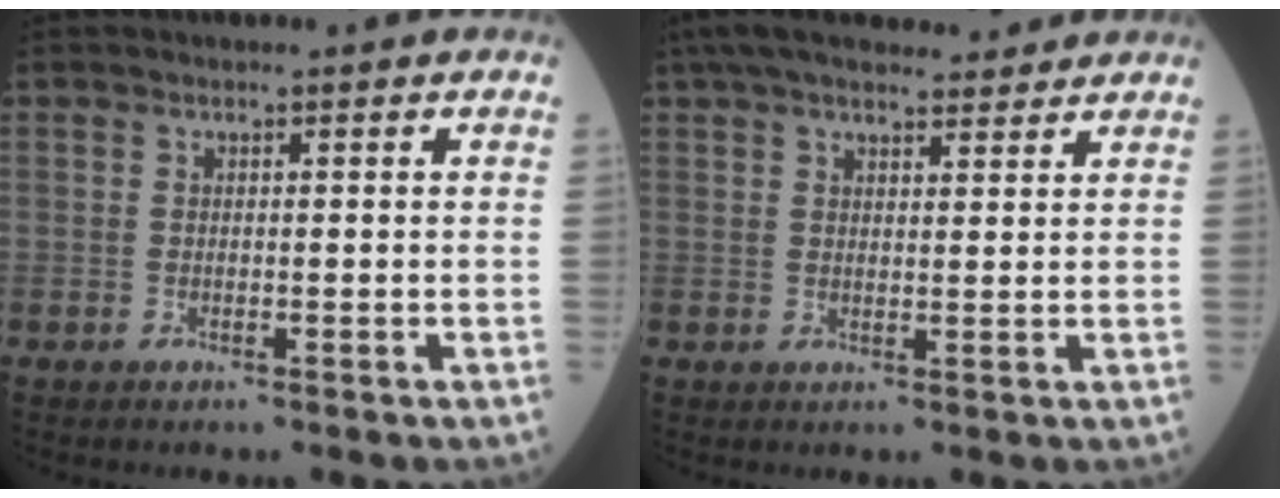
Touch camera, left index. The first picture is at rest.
{"total": 14.2, "force": [12.3, 3.4, 6.2], "torque": [-0.098, 0.047, 0.182]}